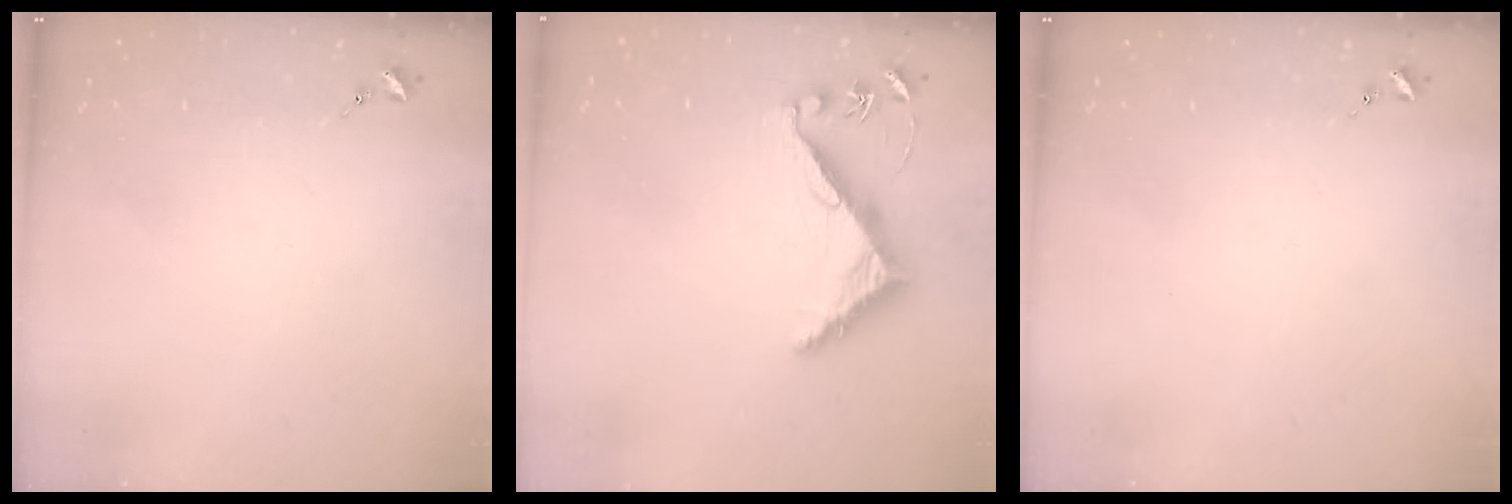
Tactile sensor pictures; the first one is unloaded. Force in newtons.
{"total": 8.0, "press": 8.0, "slide": 0.5}
{"total": 0.0}